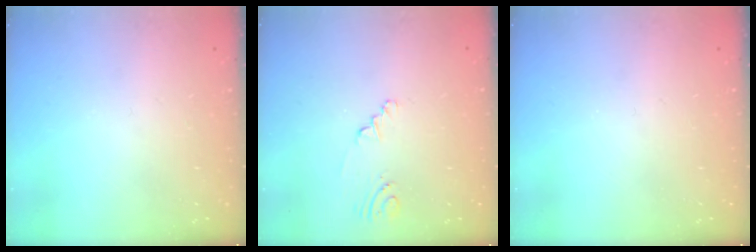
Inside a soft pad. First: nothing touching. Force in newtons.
{"total": 2.0, "press": 1.7, "slide": 1.0}
{"total": 0.0}